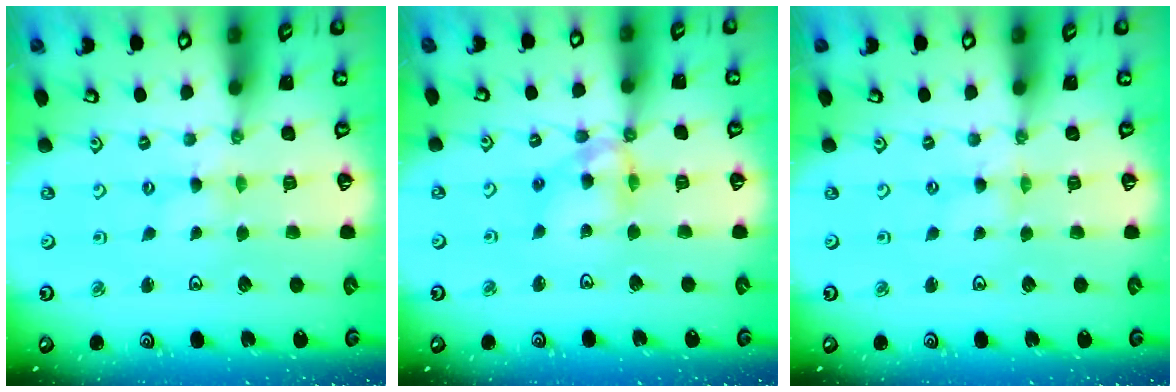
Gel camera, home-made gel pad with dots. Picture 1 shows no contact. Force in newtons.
{"total": 11.6, "press": 11.5, "slide": 1.4}
{"total": 0.8, "press": 0.7, "slide": 0.2}